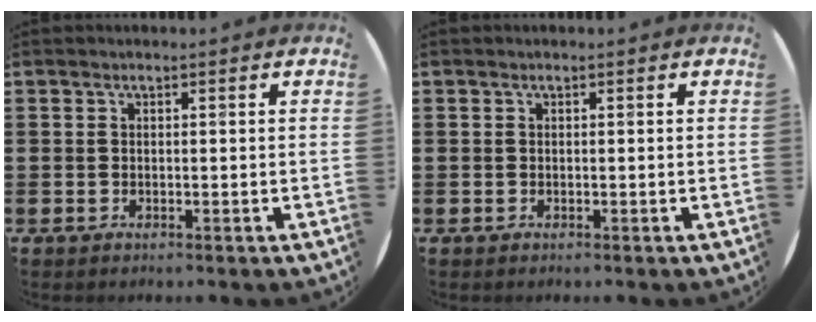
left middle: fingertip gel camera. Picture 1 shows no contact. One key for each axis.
{"total": 0.0}